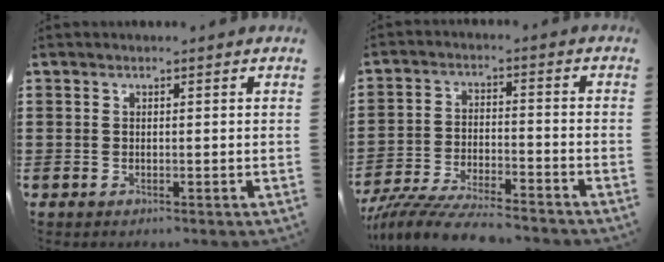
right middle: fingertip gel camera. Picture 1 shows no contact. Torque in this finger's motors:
{"motor_torque": [1.22, -0.92, 0.25, 0.20]}